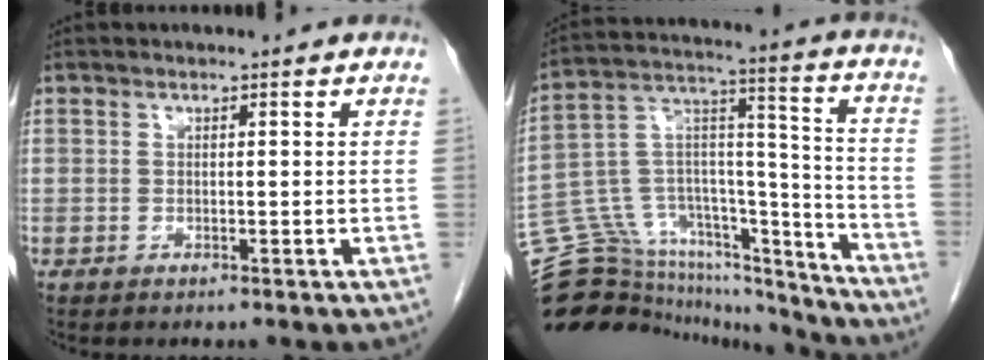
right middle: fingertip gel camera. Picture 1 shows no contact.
{"total": 24.4, "force": [-22.5, 7.2, 6.1], "torque": [-0.132, 0.069, -0.347]}